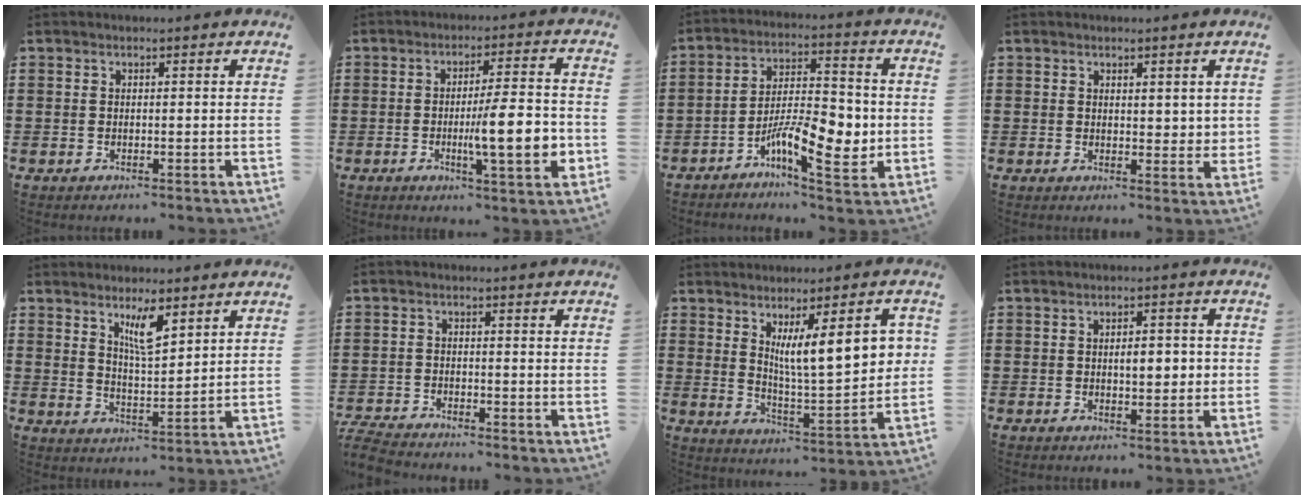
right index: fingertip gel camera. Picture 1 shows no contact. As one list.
[{"total": 10.9, "force": [-2.2, 2.0, 10.5], "torque": [-0.146, -0.011, -0.037]}, {"total": 10.6, "force": [-3.7, 4.1, 9.1], "torque": [-0.155, 0.003, -0.062]}, {"total": 2.3, "force": [1.7, 1.4, 0.9], "torque": [-0.006, 0.003, 0.029]}, {"total": 5.7, "force": [3.5, 1.5, 4.3], "torque": [-0.077, -0.002, 0.057]}, {"total": 3.4, "force": [-3.4, 0.3, 0.3], "torque": [-0.023, -0.004, -0.076]}, {"total": 10.7, "force": [3.7, 2.6, 9.7], "torque": [-0.171, -0.002, 0.060]}, {"total": 3.6, "force": [-0.1, 1.8, 3.2], "torque": [-0.045, -0.001, -0.009]}]